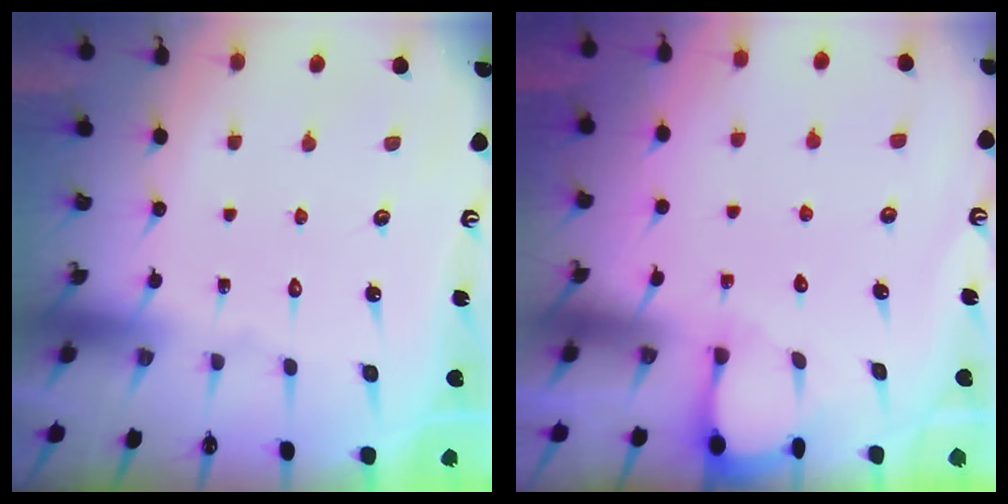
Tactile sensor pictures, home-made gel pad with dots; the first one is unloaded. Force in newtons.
{"total": 2.0, "press": 2.0, "slide": 0.3}